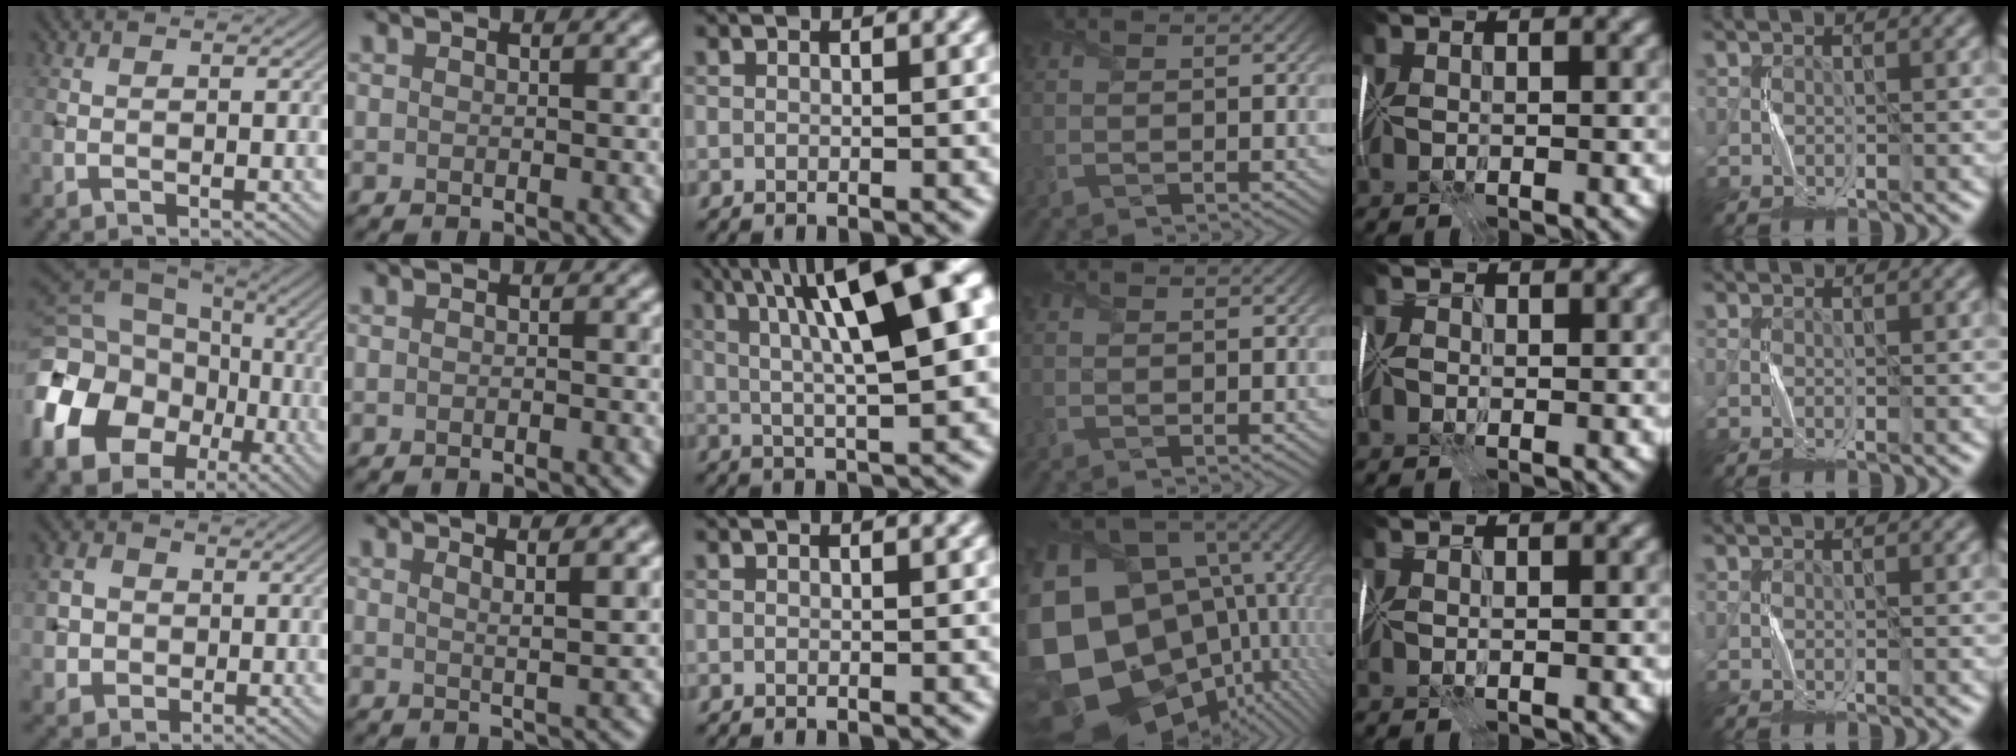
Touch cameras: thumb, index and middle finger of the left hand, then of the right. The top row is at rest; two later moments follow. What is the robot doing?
{"motion": "fold", "object": "memory foam"}